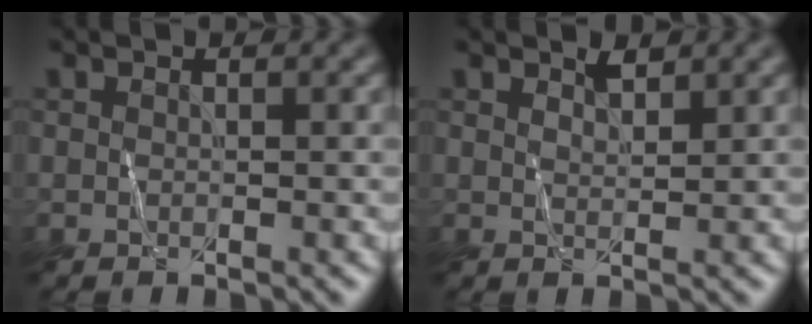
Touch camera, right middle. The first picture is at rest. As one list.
[{"total": 0.7, "force": [0.6, 0.0, 0.3], "torque": [-0.009, 0.001, 0.018]}]